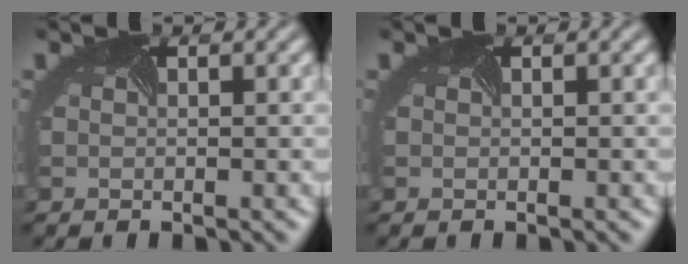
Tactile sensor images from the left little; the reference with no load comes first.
{"total": 0.0}